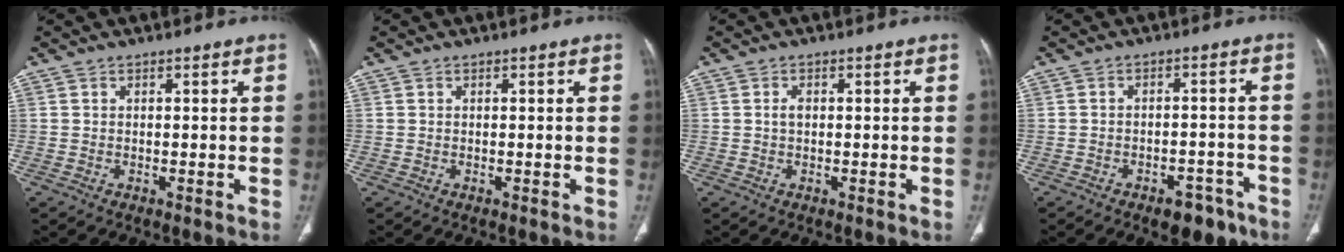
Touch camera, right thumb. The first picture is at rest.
{"total": 0.0}
{"total": 1.3, "force": [0.1, 0.8, 1.0], "torque": [-0.019, 0.002, 0.000]}
{"total": 6.9, "force": [-4.5, 3.6, 3.7], "torque": [-0.029, 0.030, -0.057]}